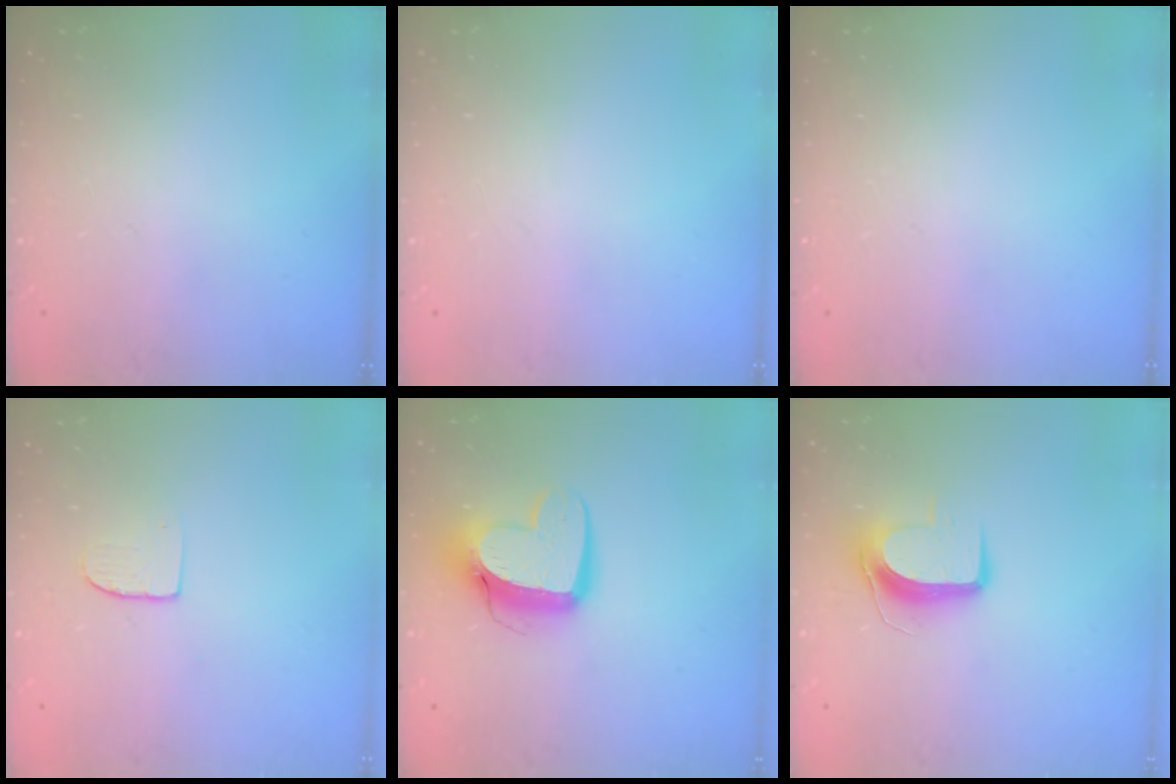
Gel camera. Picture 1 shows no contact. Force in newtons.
{"total": 0.0}
{"total": 0.0}
{"total": 5.1, "press": 5.1, "slide": 0.4}
{"total": 12.4, "press": 12.3, "slide": 1.2}
{"total": 10.1, "press": 10.1, "slide": 0.9}